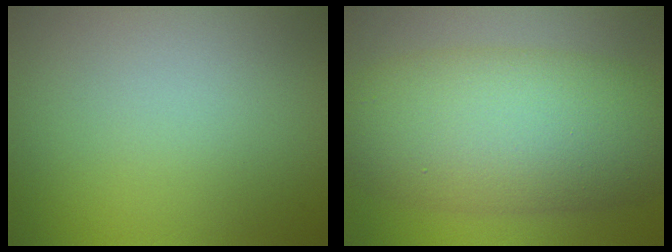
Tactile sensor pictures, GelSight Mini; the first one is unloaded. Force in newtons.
{"total": 10.9, "press": 10.9, "slide": 0.3}